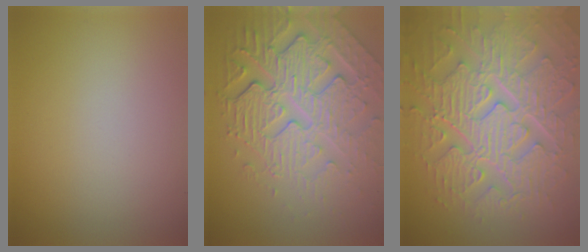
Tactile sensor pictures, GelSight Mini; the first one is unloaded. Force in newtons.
{"total": 8.1, "press": 5.7, "slide": 5.8}
{"total": 9.4, "press": 6.9, "slide": 6.4}